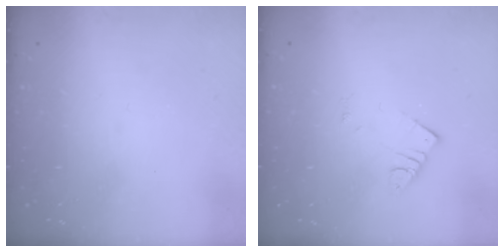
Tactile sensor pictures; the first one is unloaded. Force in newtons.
{"total": 2.6, "press": 2.6, "slide": 0.1}